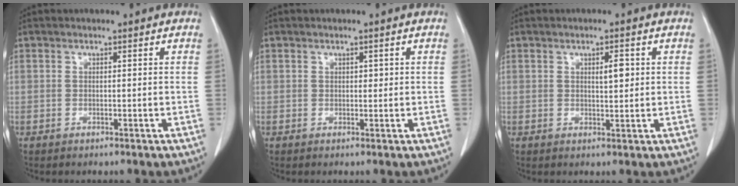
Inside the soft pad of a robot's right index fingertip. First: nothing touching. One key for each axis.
{"total": 0.8, "fx": 0.2, "fy": 0.5, "fz": 0.5, "tx": -0.003, "ty": 0.001, "tz": 0.002}
{"total": 2.4, "fx": 0.7, "fy": 0.7, "fz": 2.2, "tx": -0.036, "ty": 0.000, "tz": 0.013}